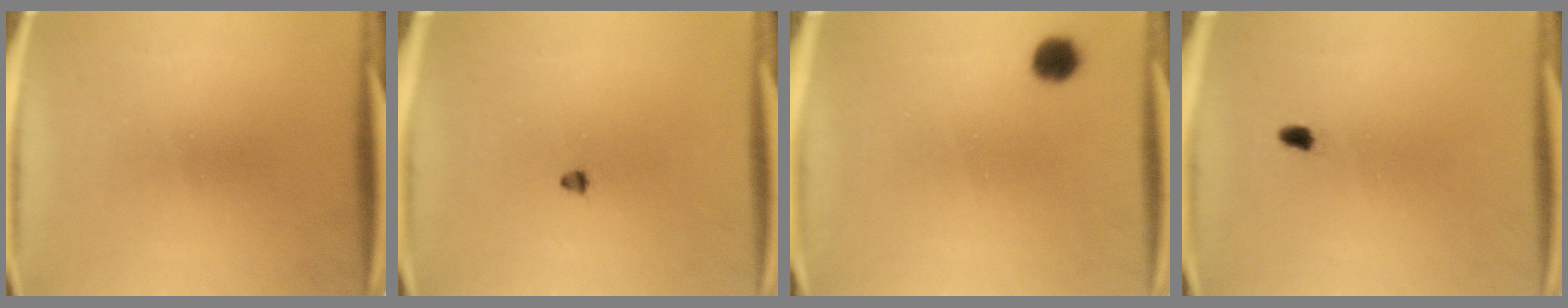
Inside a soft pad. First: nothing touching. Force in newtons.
{"total": 1.1}
{"total": 3.5}
{"total": 1.3}